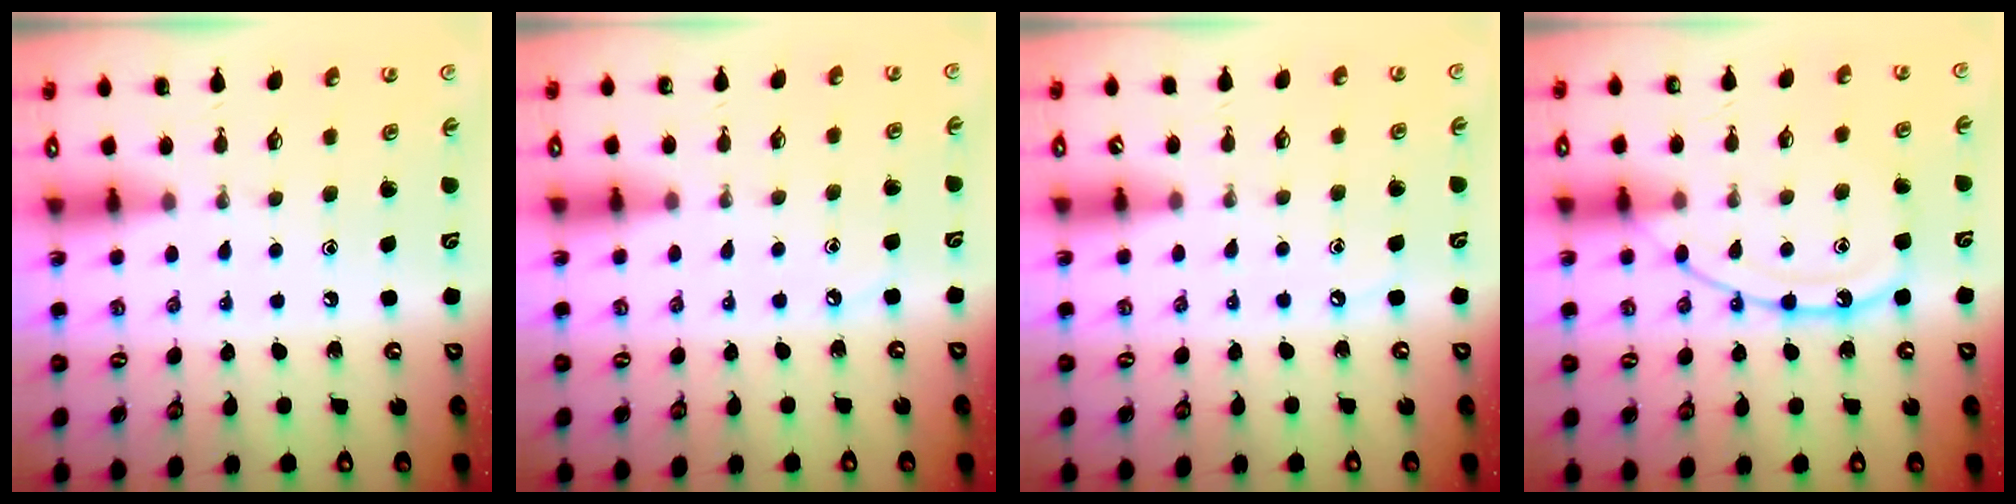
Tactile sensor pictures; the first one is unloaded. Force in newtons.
{"total": 2.4, "press": 2.4, "slide": 0.3}
{"total": 2.6, "press": 2.6, "slide": 0.4}
{"total": 12.5, "press": 12.5, "slide": 1.2}